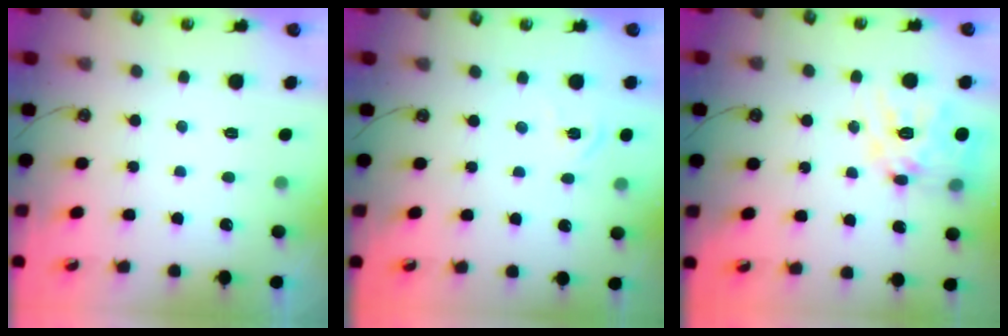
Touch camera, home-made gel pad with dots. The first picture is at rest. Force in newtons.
{"total": 6.2, "press": 6.1, "slide": 0.6}
{"total": 14.9, "press": 14.9, "slide": 1.3}